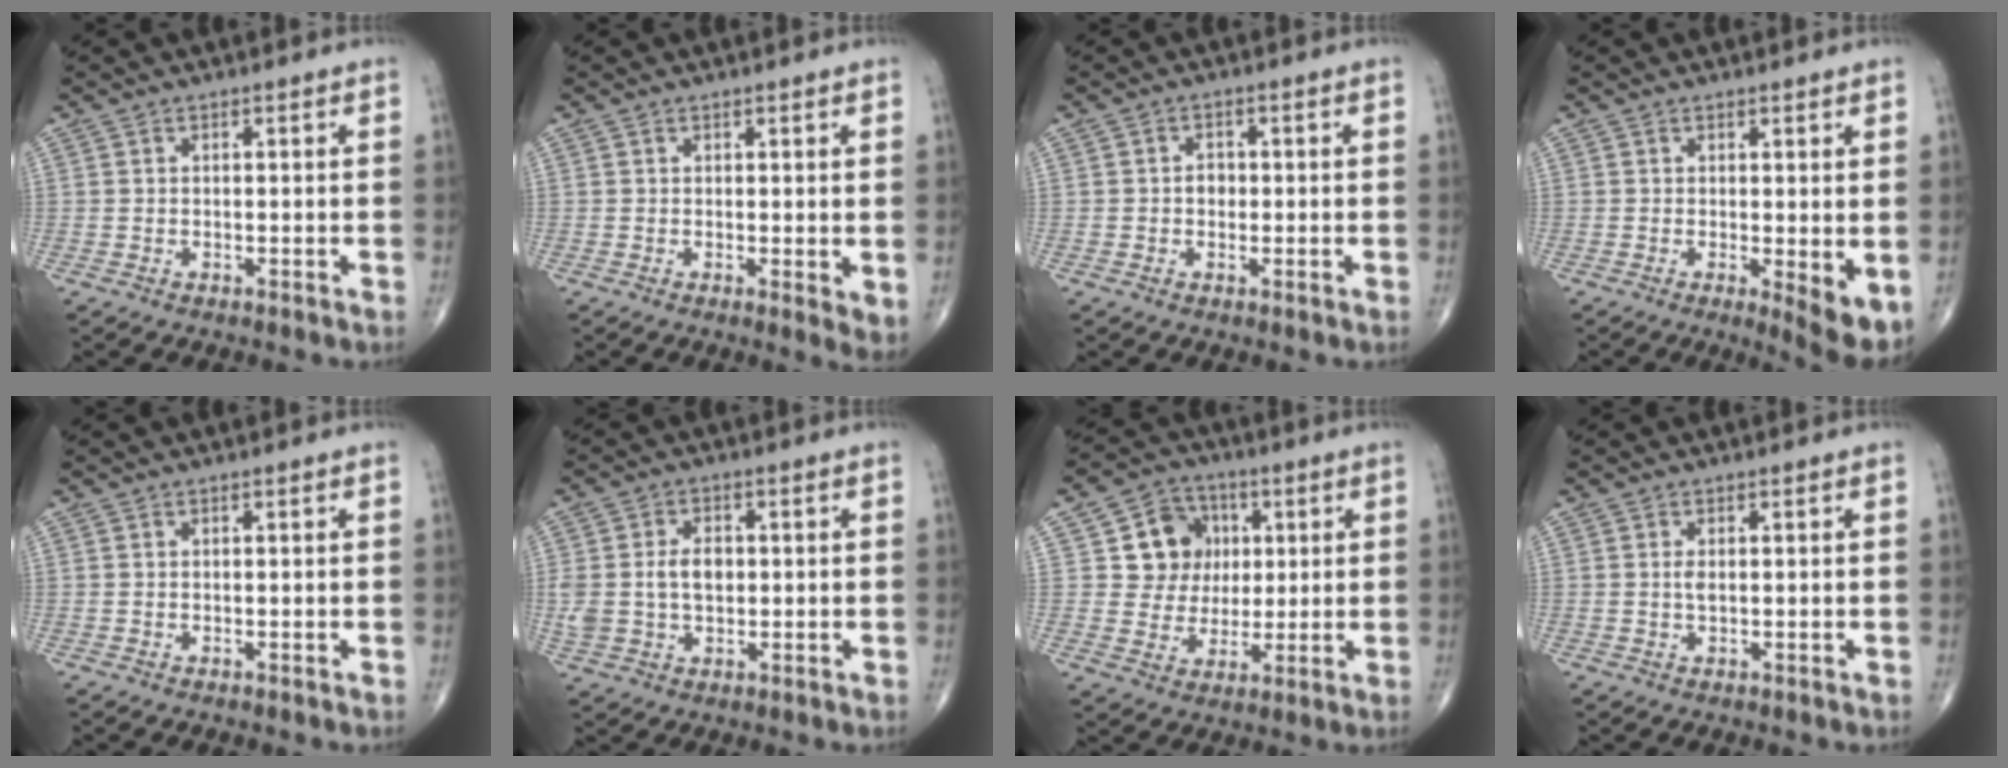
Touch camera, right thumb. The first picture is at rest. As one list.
[{"total": 3.1, "force": [0.6, 1.0, 2.9], "torque": [-0.041, -0.012, 0.008]}, {"total": 2.0, "force": [-0.1, 1.6, 1.1], "torque": [-0.006, 0.005, -0.004]}, {"total": 5.3, "force": [-0.3, 1.6, 5.1], "torque": [-0.067, -0.015, -0.002]}, {"total": 0.0}, {"total": 7.9, "force": [0.4, 5.4, 5.8], "torque": [-0.110, 0.009, 0.012]}, {"total": 10.4, "force": [2.5, 9.4, 3.6], "torque": [-0.009, 0.001, 0.043]}, {"total": 1.2, "force": [0.1, 0.5, 1.1], "torque": [-0.022, -0.004, 0.004]}]